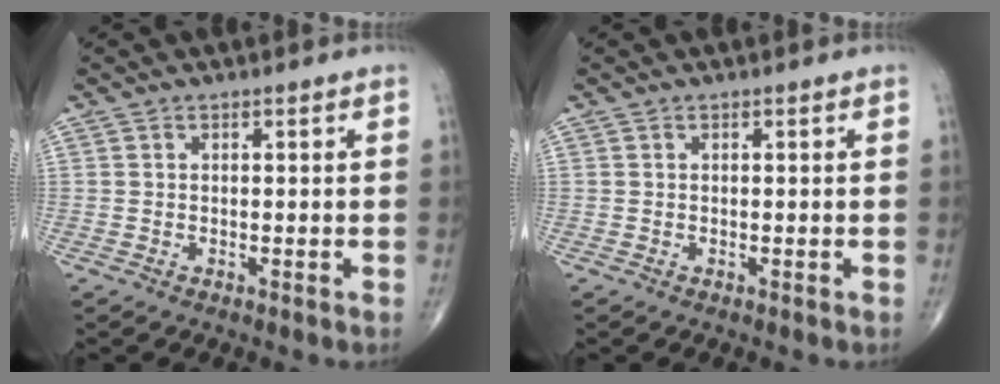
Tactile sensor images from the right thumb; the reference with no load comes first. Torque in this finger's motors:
{"motor_torque": [0.04, 0.06, 0.00, 0.00, 0.00]}